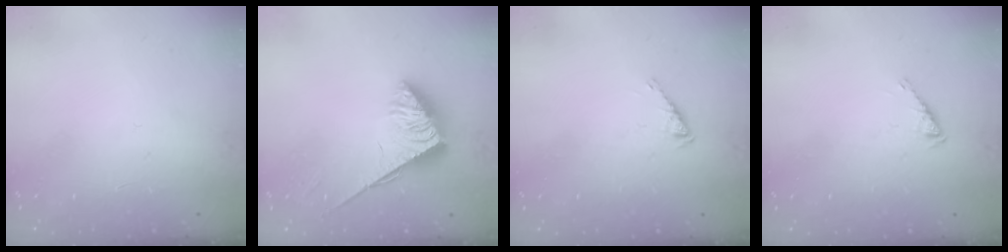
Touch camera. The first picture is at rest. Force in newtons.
{"total": 3.8, "press": 3.8, "slide": 0.6}
{"total": 2.7, "press": 2.6, "slide": 0.4}
{"total": 2.7, "press": 2.6, "slide": 0.4}